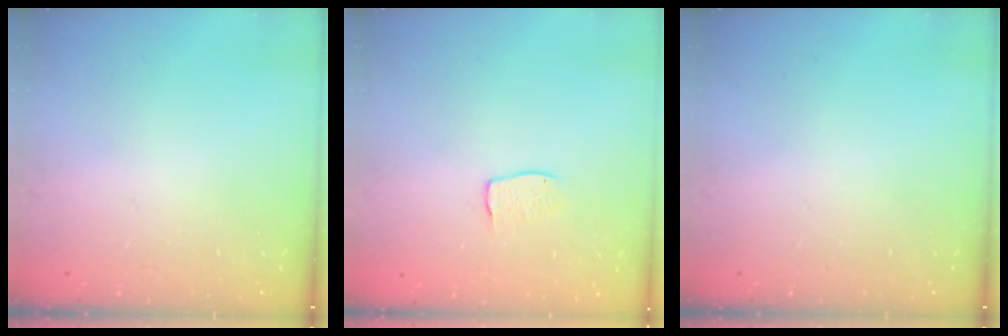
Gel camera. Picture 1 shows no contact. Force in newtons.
{"total": 5.0, "press": 5.0, "slide": 0.3}
{"total": 0.0}